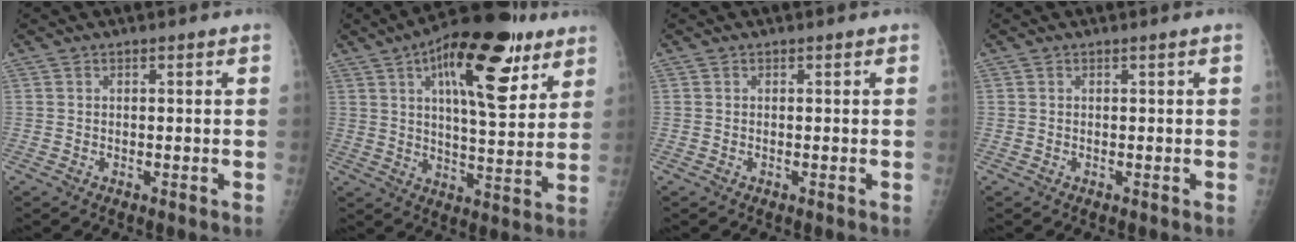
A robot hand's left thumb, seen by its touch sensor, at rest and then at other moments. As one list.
[{"total": 20.8, "force": [10.1, 7.8, 16.5], "torque": [-0.221, -0.027, 0.151]}, {"total": 0.0}, {"total": 0.0}]